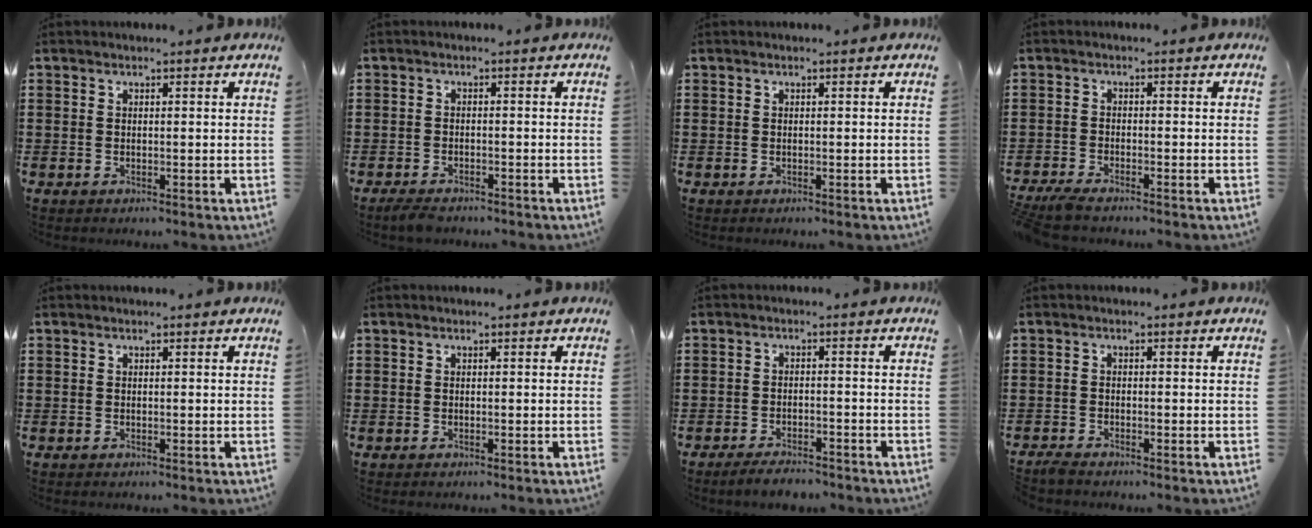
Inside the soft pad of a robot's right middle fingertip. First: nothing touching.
{"total": 2.0, "force": [-1.9, 0.5, 0.5], "torque": [-0.019, -0.002, -0.041]}
{"total": 0.0}
{"total": 2.5, "force": [-2.4, 0.0, 0.8], "torque": [-0.023, 0.000, -0.050]}
{"total": 0.0}
{"total": 0.0}
{"total": 3.0, "force": [-2.9, 0.4, 0.8], "torque": [-0.017, 0.001, -0.057]}
{"total": 1.4, "force": [-1.4, 0.1, 0.3], "torque": [-0.010, 0.000, -0.027]}